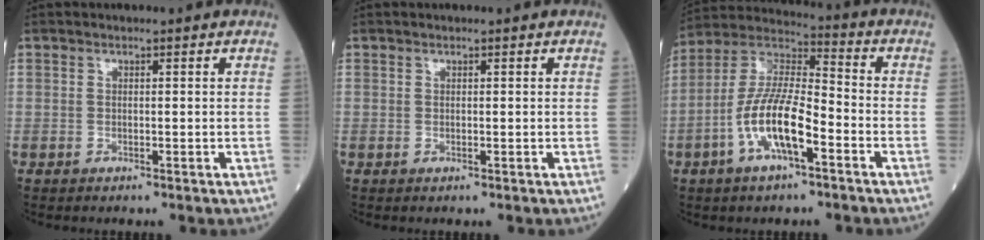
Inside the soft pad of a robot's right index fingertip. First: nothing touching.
{"total": 0.0}
{"total": 12.5, "force": [-4.6, 3.3, 11.1], "torque": [-0.229, 0.008, -0.089]}